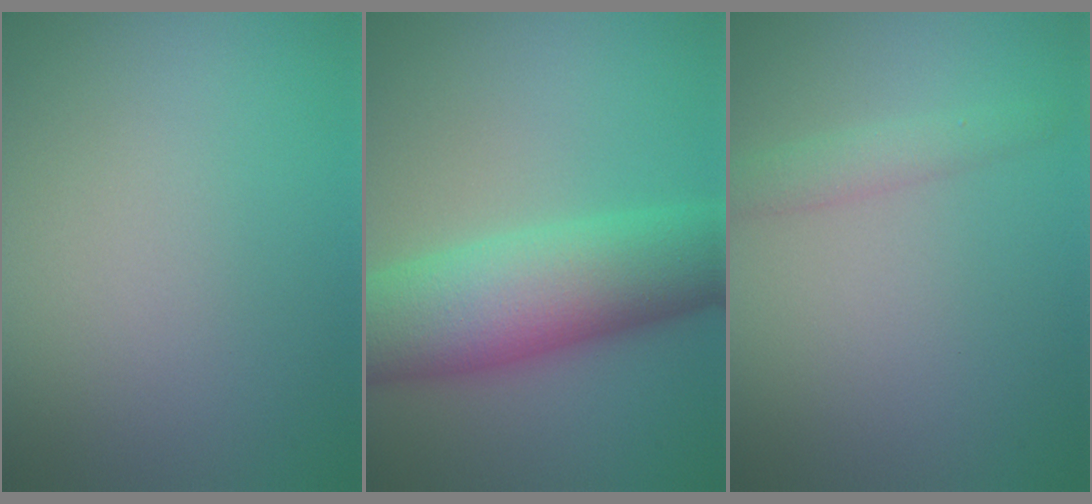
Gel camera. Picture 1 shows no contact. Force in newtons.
{"total": 9.8, "press": 9.8, "slide": 0.2}
{"total": 1.8, "press": 1.8, "slide": 0.0}